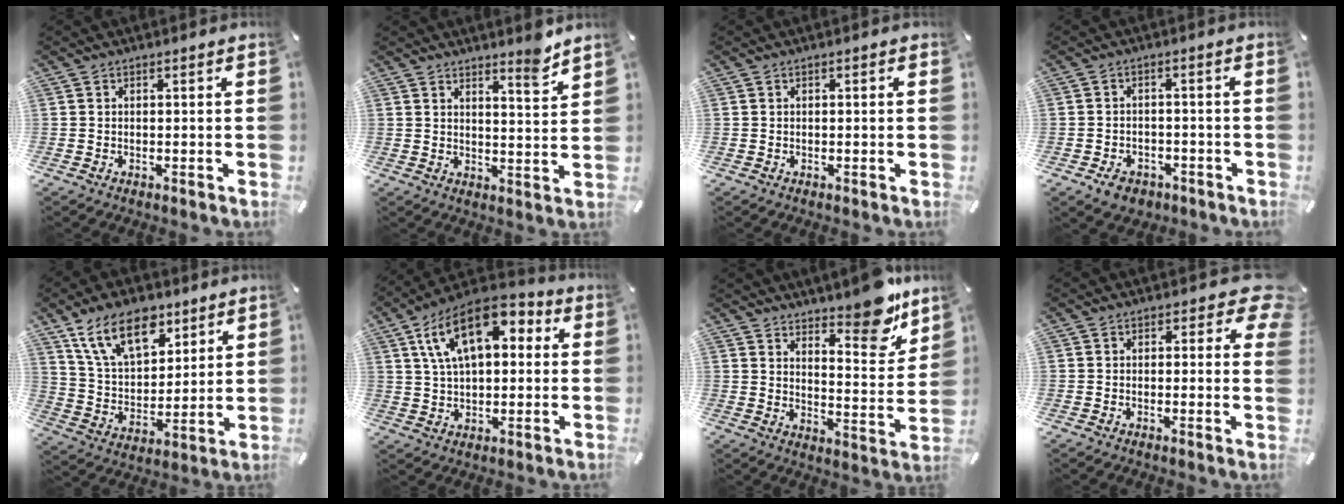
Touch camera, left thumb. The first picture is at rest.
{"total": 6.1, "force": [5.6, 0.9, 2.3], "torque": [-0.020, -0.047, 0.093]}
{"total": 0.0}
{"total": 4.5, "force": [-2.7, 3.2, 1.4], "torque": [-0.025, 0.015, -0.049]}
{"total": 15.6, "force": [9.6, 9.0, 8.5], "torque": [-0.170, -0.034, 0.179]}
{"total": 16.1, "force": [6.8, 8.8, 11.7], "torque": [-0.222, -0.012, 0.116]}
{"total": 12.1, "force": [10.3, 4.1, 4.8], "torque": [-0.044, -0.094, 0.179]}
{"total": 5.6, "force": [1.9, 3.2, 4.1], "torque": [-0.043, -0.003, 0.028]}